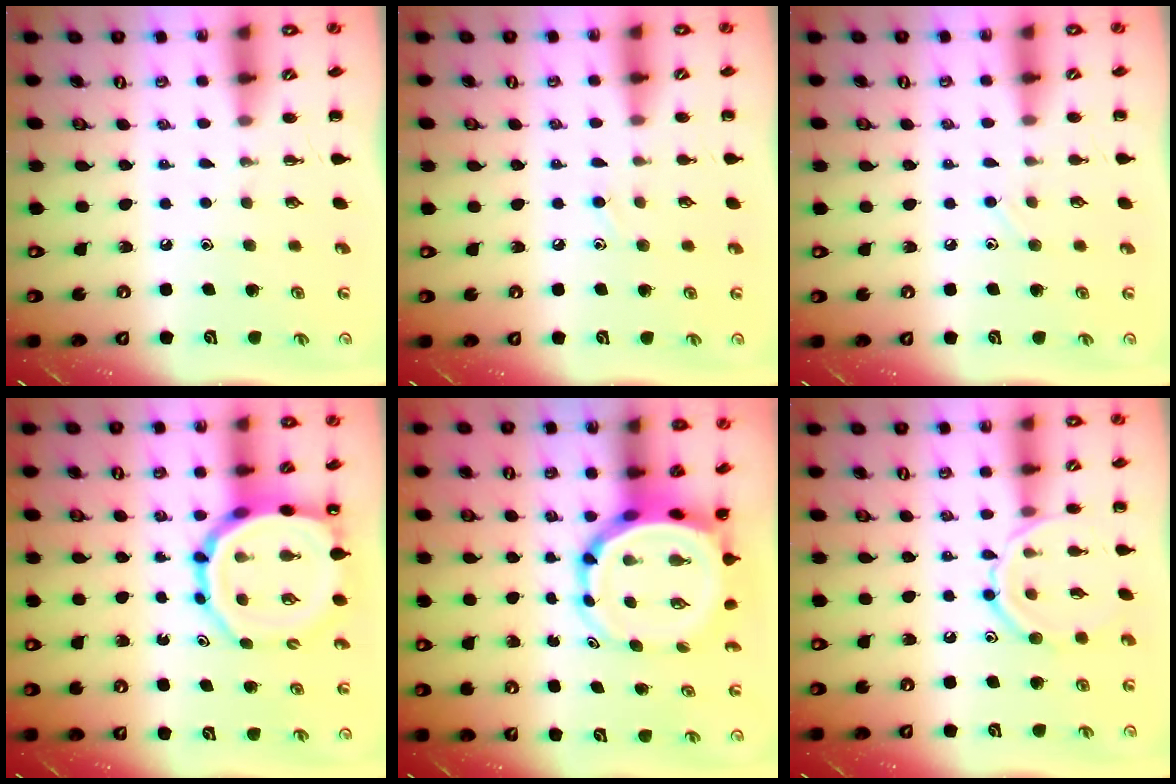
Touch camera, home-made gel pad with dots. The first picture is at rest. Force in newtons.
{"total": 7.6, "press": 7.2, "slide": 2.6}
{"total": 4.2, "press": 3.9, "slide": 1.5}
{"total": 13.1, "press": 12.6, "slide": 3.4}
{"total": 7.9, "press": 7.5, "slide": 2.5}
{"total": 11.0, "press": 11.0, "slide": 0.5}